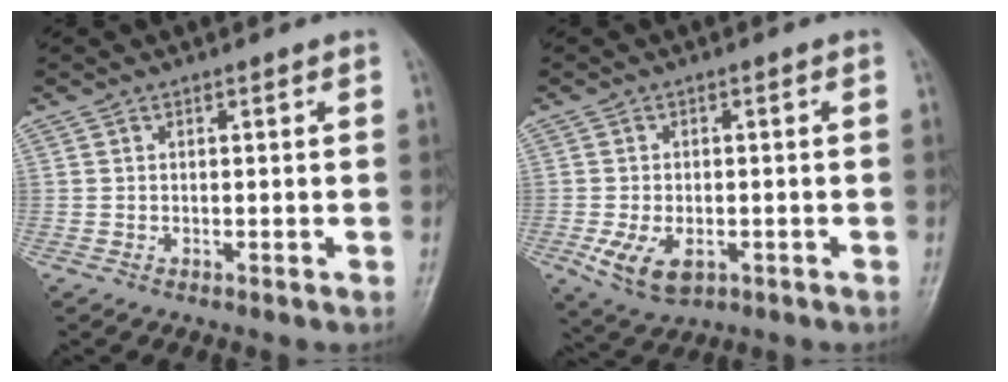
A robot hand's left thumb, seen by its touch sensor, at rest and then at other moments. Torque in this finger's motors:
{"motor_torque": [-0.11, 0.71, 0.65, 0.09, 0.19]}